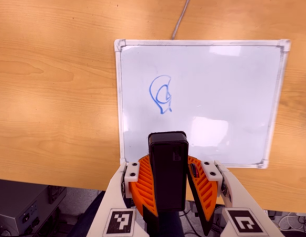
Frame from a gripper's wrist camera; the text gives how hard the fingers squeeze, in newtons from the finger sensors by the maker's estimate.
{"total": 8.8, "left": 9.4, "right": 8.1}